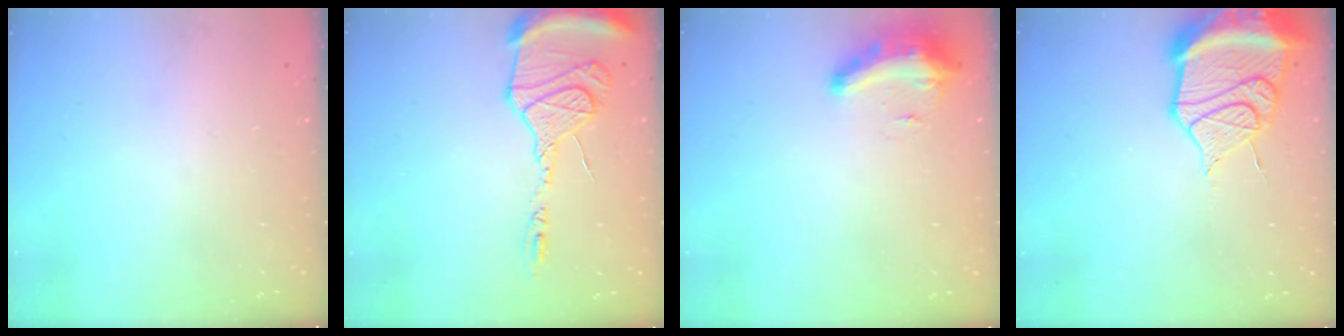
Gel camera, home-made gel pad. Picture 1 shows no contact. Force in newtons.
{"total": 14.8, "press": 14.7, "slide": 1.6}
{"total": 9.0, "press": 9.0, "slide": 0.9}
{"total": 18.2, "press": 17.9, "slide": 3.3}